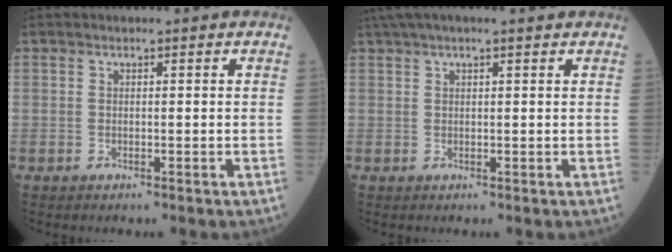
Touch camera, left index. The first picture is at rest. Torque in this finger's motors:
{"motor_torque": [0.47, -1.66, 0.38, 0.15]}